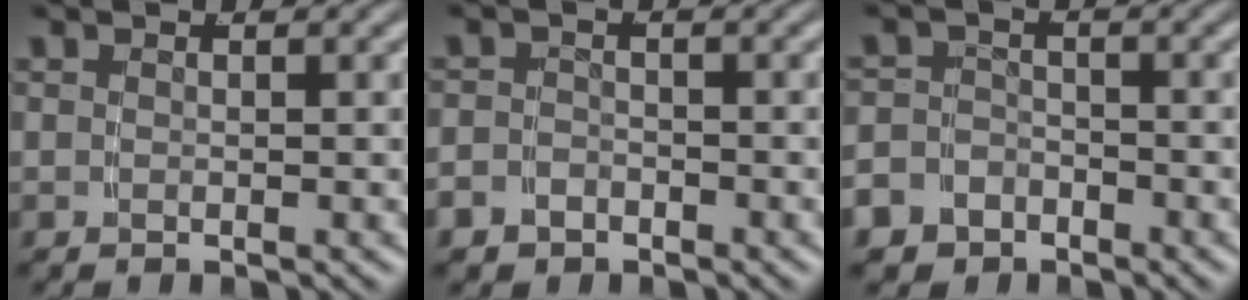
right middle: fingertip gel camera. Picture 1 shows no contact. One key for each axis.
{"total": 2.6, "fx": -2.0, "fy": 1.7, "fz": 0.2, "tx": -0.010, "ty": -0.016, "tz": -0.029}
{"total": 5.3, "fx": -3.2, "fy": 4.2, "fz": 0.7, "tx": -0.023, "ty": -0.019, "tz": -0.058}